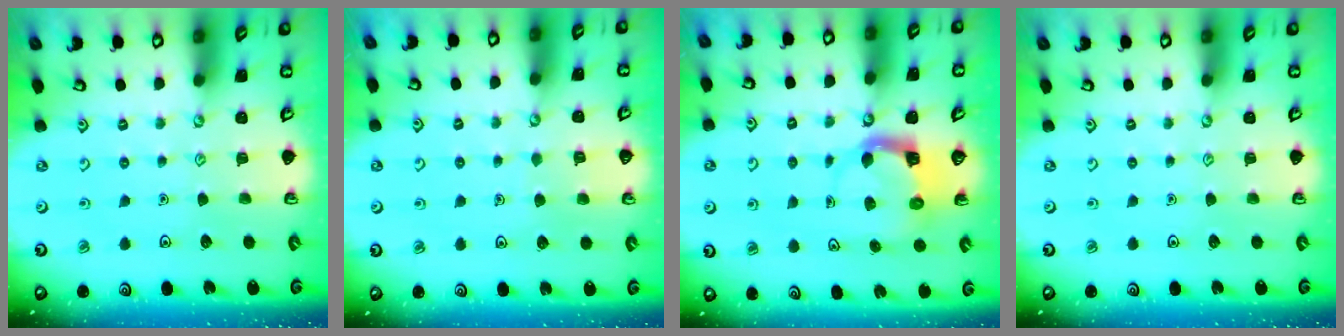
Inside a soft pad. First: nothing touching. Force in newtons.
{"total": 3.5, "press": 3.5, "slide": 0.2}
{"total": 3.7, "press": 3.6, "slide": 0.7}
{"total": 0.0}